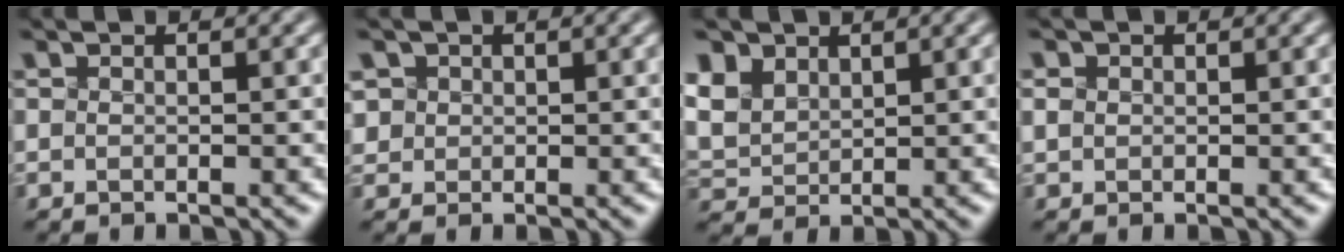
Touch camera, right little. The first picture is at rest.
{"total": 2.8, "force": [1.0, 2.5, 0.9], "torque": [-0.021, 0.014, 0.022]}
{"total": 5.9, "force": [2.9, 4.1, 3.0], "torque": [-0.102, 0.018, 0.061]}
{"total": 1.4, "force": [0.6, 1.1, 0.6], "torque": [-0.021, 0.014, 0.013]}